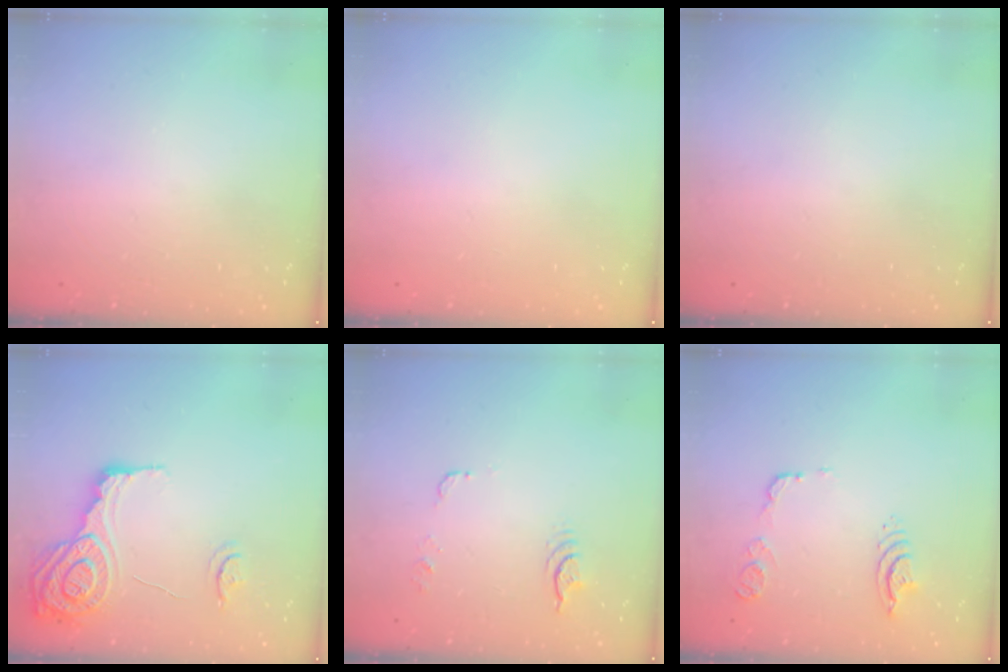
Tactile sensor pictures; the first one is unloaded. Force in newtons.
{"total": 0.0}
{"total": 0.0}
{"total": 16.9, "press": 16.8, "slide": 1.4}
{"total": 14.8, "press": 7.2, "slide": 12.9}
{"total": 10.8, "press": 10.7, "slide": 1.4}